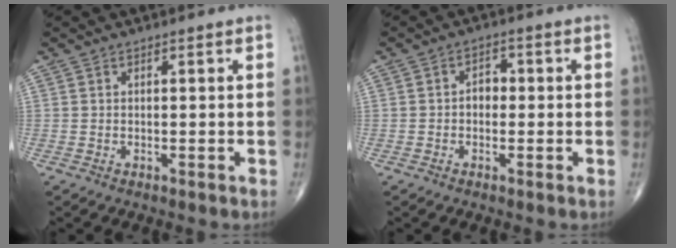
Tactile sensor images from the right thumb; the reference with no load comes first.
{"total": 2.7, "force": [-0.3, 2.0, 1.8], "torque": [-0.014, 0.013, -0.013]}